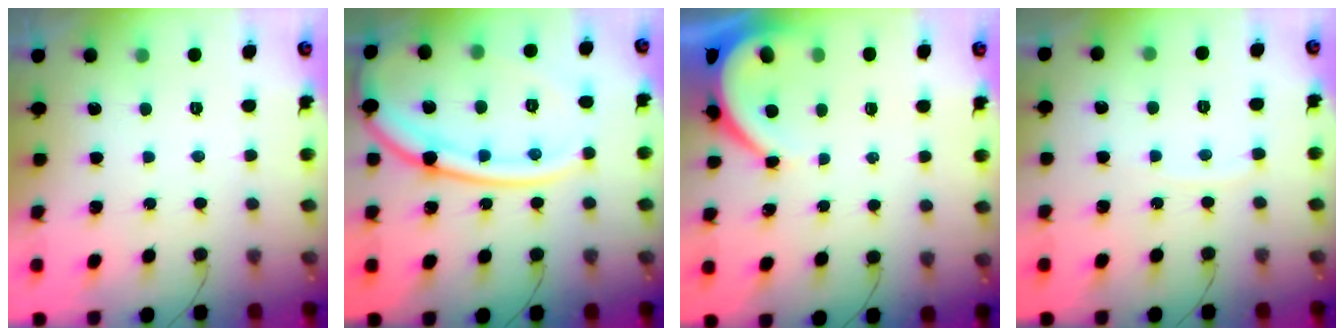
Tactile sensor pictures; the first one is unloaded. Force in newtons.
{"total": 19.9, "press": 19.8, "slide": 2.3}
{"total": 6.2, "press": 6.1, "slide": 0.7}
{"total": 3.4, "press": 3.4, "slide": 0.1}